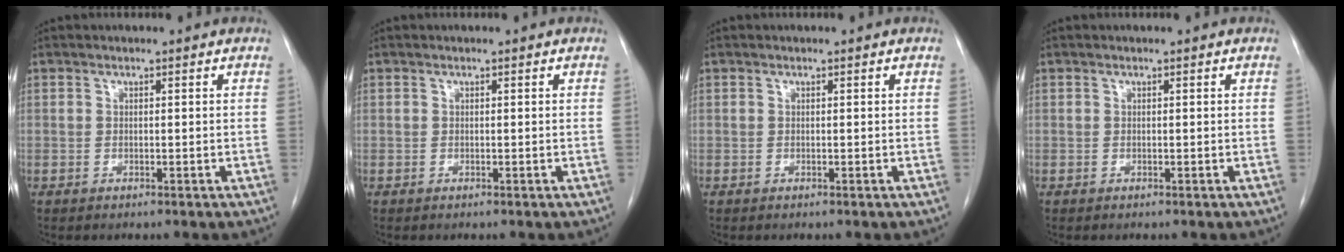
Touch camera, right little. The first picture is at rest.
{"total": 0.0}
{"total": 0.0}
{"total": 0.0}